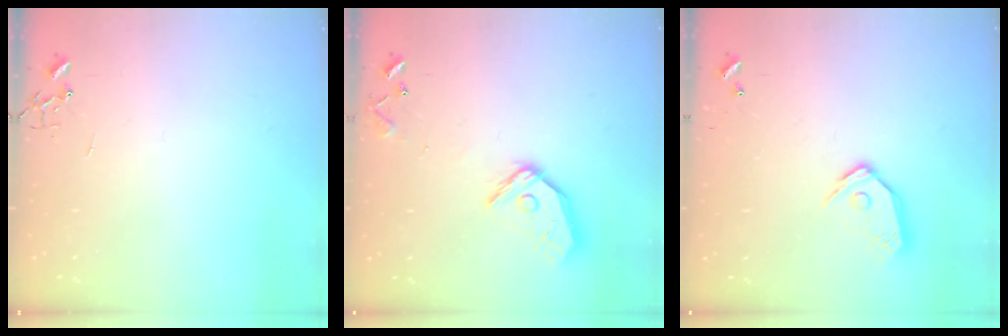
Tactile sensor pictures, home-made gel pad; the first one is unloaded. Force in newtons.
{"total": 12.2, "press": 12.2, "slide": 1.1}
{"total": 11.6, "press": 11.5, "slide": 1.2}